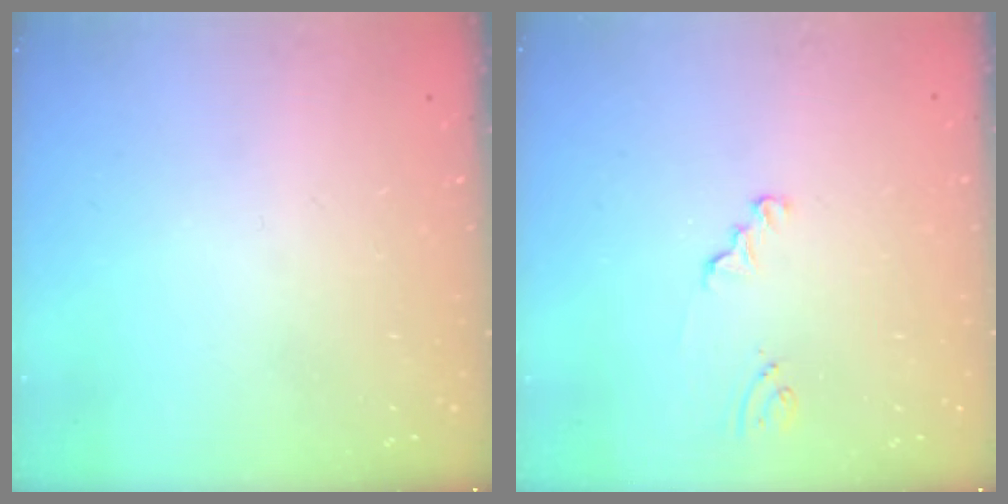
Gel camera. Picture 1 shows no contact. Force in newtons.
{"total": 1.2, "press": 1.2, "slide": 0.1}